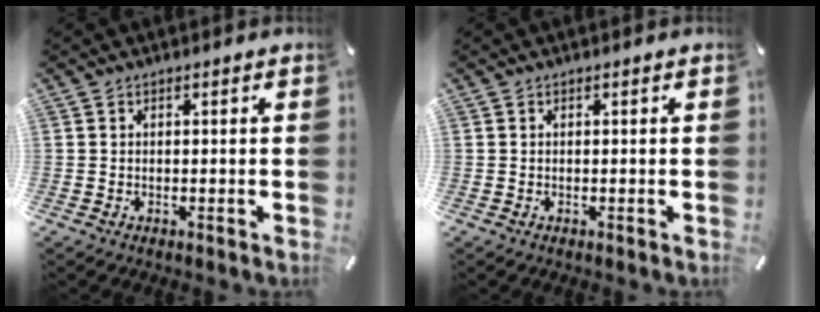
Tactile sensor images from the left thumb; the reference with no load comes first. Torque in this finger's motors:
{"motor_torque": [-0.08, -0.06, -0.01, 0.01, 0.00]}